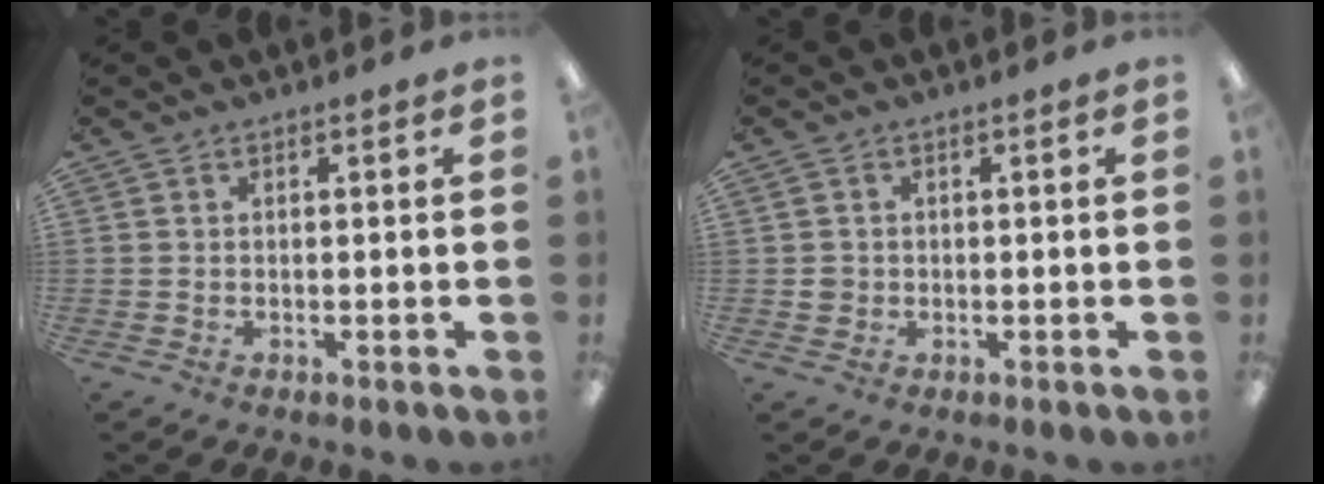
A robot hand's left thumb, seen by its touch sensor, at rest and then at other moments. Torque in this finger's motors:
{"motor_torque": [-0.07, 0.11, 0.34, -0.23, -0.02]}